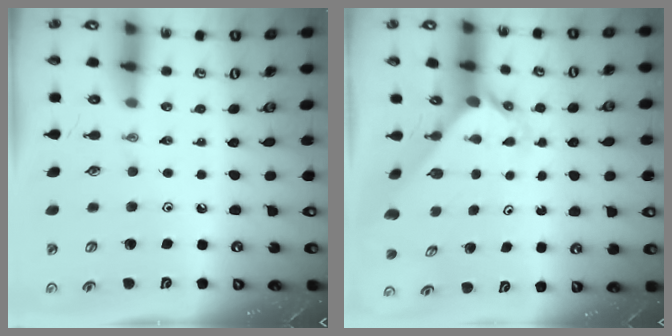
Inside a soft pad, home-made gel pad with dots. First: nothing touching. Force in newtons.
{"total": 2.5, "press": 2.5, "slide": 0.2}